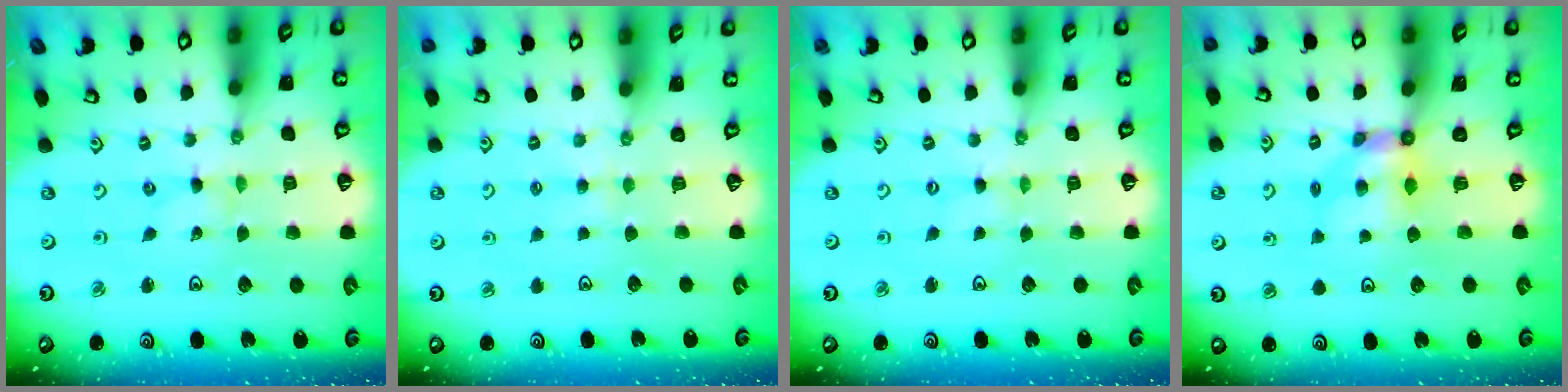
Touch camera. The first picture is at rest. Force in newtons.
{"total": 1.9, "press": 1.9, "slide": 0.4}
{"total": 0.0}
{"total": 5.5, "press": 5.5, "slide": 0.2}